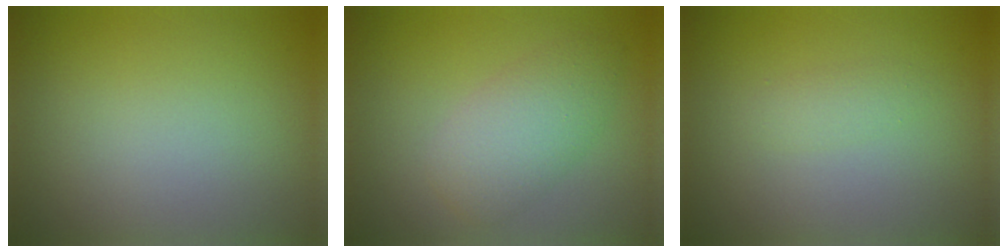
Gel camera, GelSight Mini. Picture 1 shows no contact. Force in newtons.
{"total": 4.0, "press": 4.0, "slide": 0.0}
{"total": 1.0, "press": 1.0, "slide": 0.1}